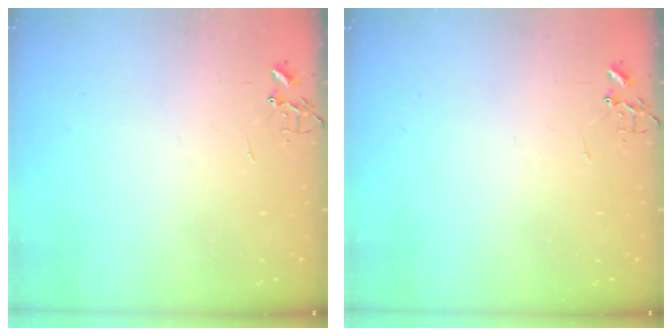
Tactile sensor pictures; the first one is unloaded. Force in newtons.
{"total": 0.0}